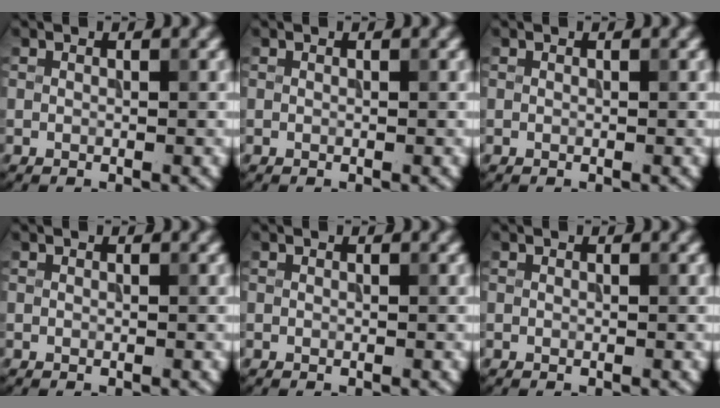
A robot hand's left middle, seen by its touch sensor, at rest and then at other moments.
{"total": 0.0}
{"total": 0.0}
{"total": 0.0}
{"total": 0.0}
{"total": 0.0}